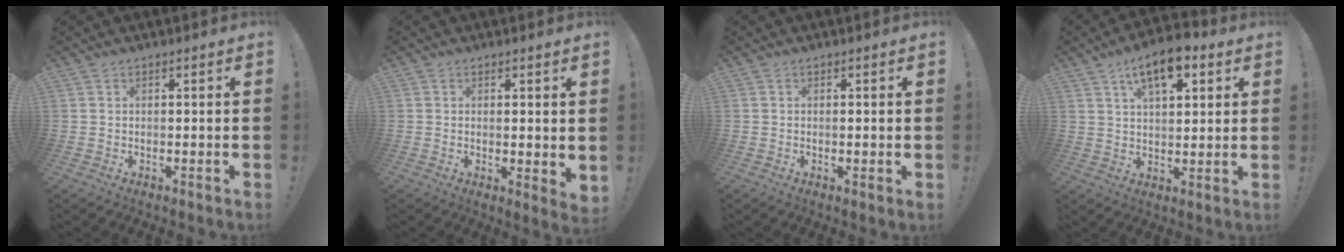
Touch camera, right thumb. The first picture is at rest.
{"total": 2.3, "force": [1.4, 0.9, 1.6], "torque": [-0.009, -0.009, 0.023]}
{"total": 0.7, "force": [-0.1, 0.0, 0.7], "torque": [-0.012, 0.000, 0.000]}
{"total": 10.8, "force": [6.1, 4.8, 7.5], "torque": [-0.111, -0.020, 0.106]}